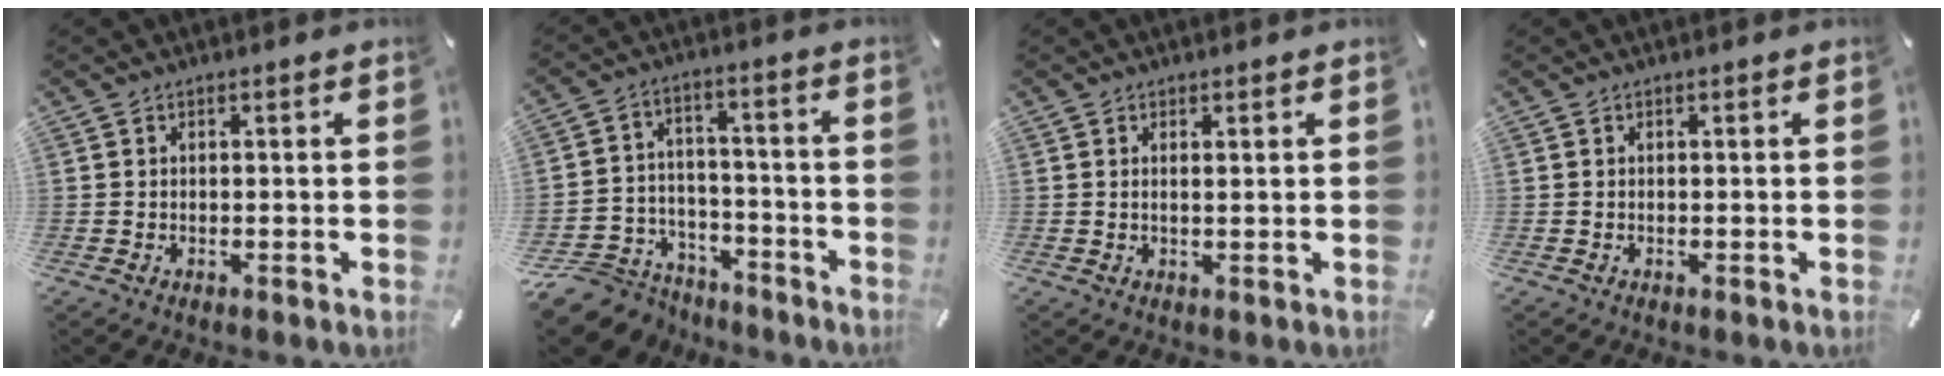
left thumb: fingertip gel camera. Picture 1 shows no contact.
{"total": 11.0, "force": [-7.6, 7.3, 2.9], "torque": [-0.057, 0.049, -0.137]}
{"total": 1.2, "force": [0.6, 0.0, 1.0], "torque": [-0.020, -0.002, 0.011]}
{"total": 0.0}